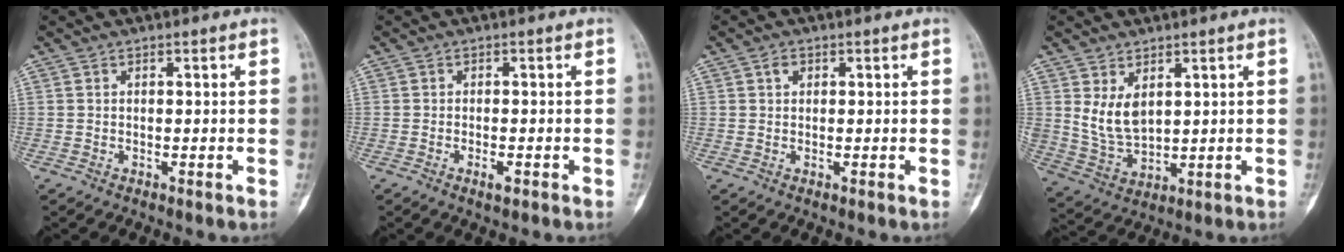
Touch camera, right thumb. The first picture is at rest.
{"total": 1.9, "force": [-0.9, 0.7, 1.5], "torque": [-0.028, 0.000, -0.015]}
{"total": 1.6, "force": [0.5, 1.2, 0.9], "torque": [-0.014, -0.001, 0.007]}
{"total": 7.3, "force": [2.7, 4.3, 5.2], "torque": [-0.089, -0.020, 0.073]}